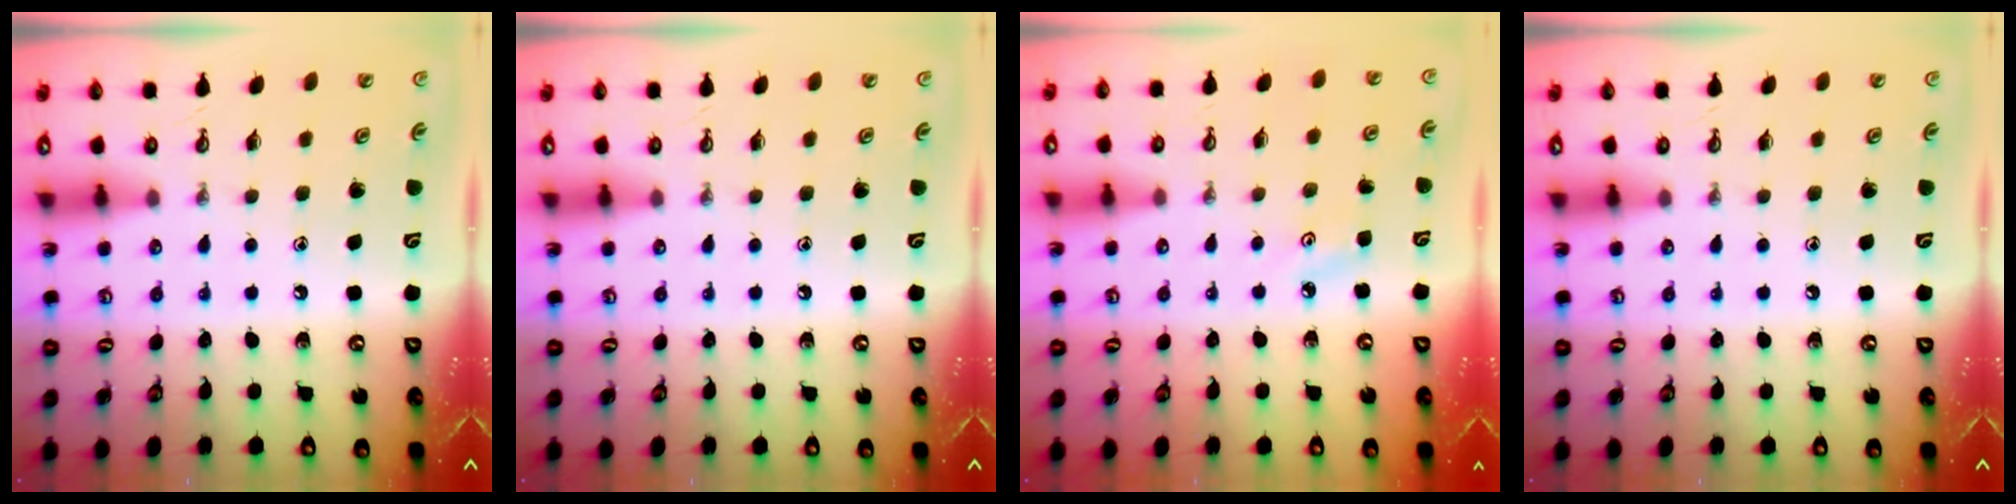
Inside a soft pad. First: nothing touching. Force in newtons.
{"total": 0.0}
{"total": 3.9, "press": 3.8, "slide": 0.6}
{"total": 0.0}